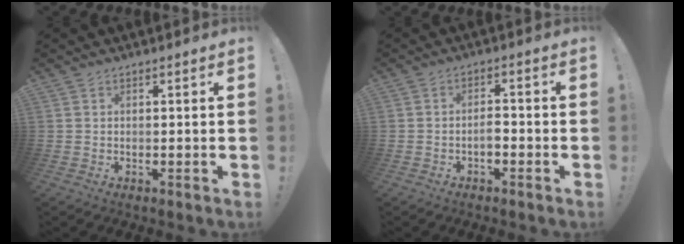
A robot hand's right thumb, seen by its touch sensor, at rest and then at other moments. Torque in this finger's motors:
{"motor_torque": [0.85, 0.34, 0.42, -0.33, 0.00]}